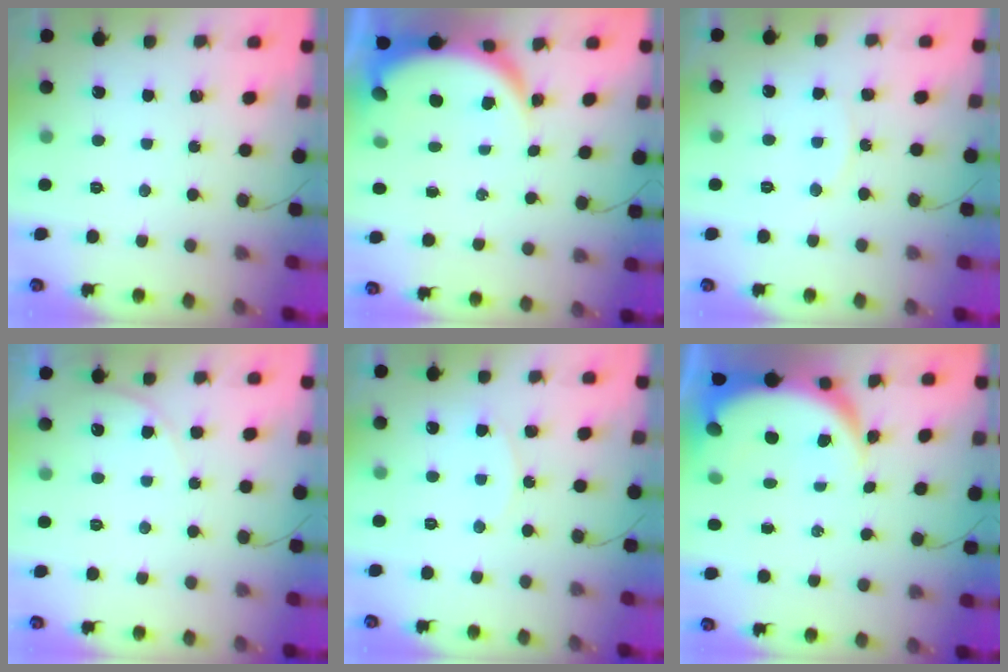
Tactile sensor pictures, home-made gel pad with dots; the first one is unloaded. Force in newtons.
{"total": 7.5, "press": 7.5, "slide": 0.7}
{"total": 6.1, "press": 6.1, "slide": 0.6}
{"total": 4.5, "press": 4.5, "slide": 0.6}
{"total": 5.5, "press": 5.5, "slide": 0.5}
{"total": 8.7, "press": 8.6, "slide": 1.6}